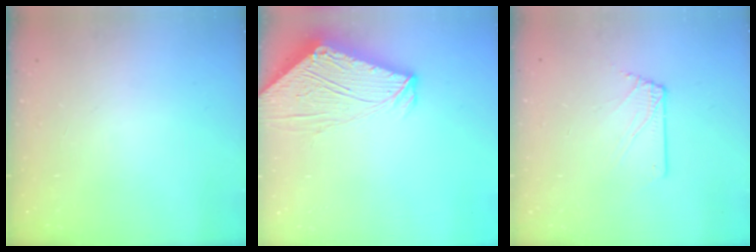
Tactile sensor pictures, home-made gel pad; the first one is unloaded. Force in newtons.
{"total": 11.1, "press": 11.0, "slide": 1.6}
{"total": 2.6, "press": 2.6, "slide": 0.2}